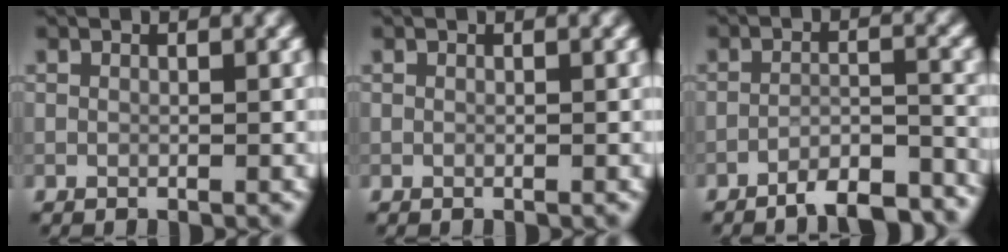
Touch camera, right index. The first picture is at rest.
{"total": 0.0}
{"total": 6.6, "force": [-5.7, 1.3, 3.0], "torque": [-0.047, 0.001, -0.089]}